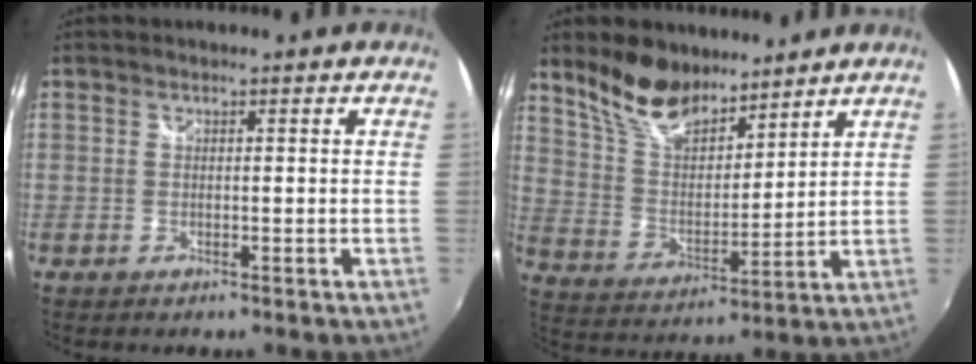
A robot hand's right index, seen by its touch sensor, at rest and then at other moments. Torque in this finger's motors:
{"motor_torque": [0.64, 0.64, 0.23, 0.08]}